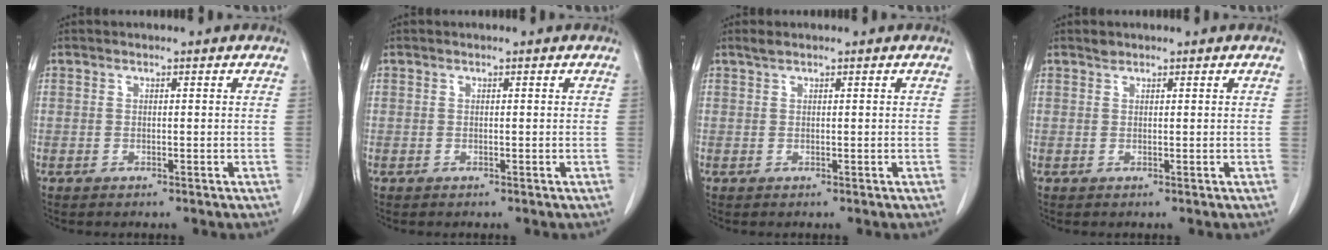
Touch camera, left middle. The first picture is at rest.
{"total": 0.0}
{"total": 0.8, "force": [0.7, 0.1, 0.4], "torque": [-0.013, 0.008, 0.017]}
{"total": 0.6, "force": [0.6, 0.3, 0.0], "torque": [-0.004, 0.002, 0.010]}